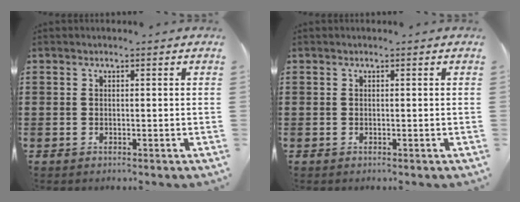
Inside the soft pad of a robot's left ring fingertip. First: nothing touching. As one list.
[{"total": 0.0}]